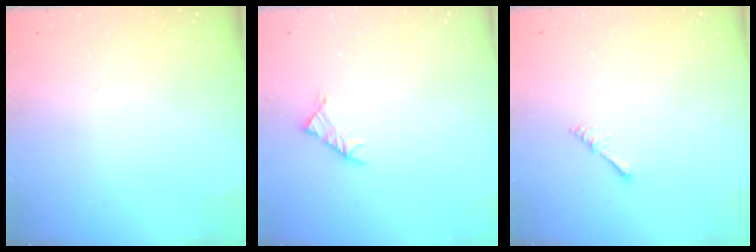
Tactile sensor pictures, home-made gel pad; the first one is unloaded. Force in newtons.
{"total": 2.9, "press": 2.8, "slide": 0.8}
{"total": 1.7, "press": 1.6, "slide": 0.4}